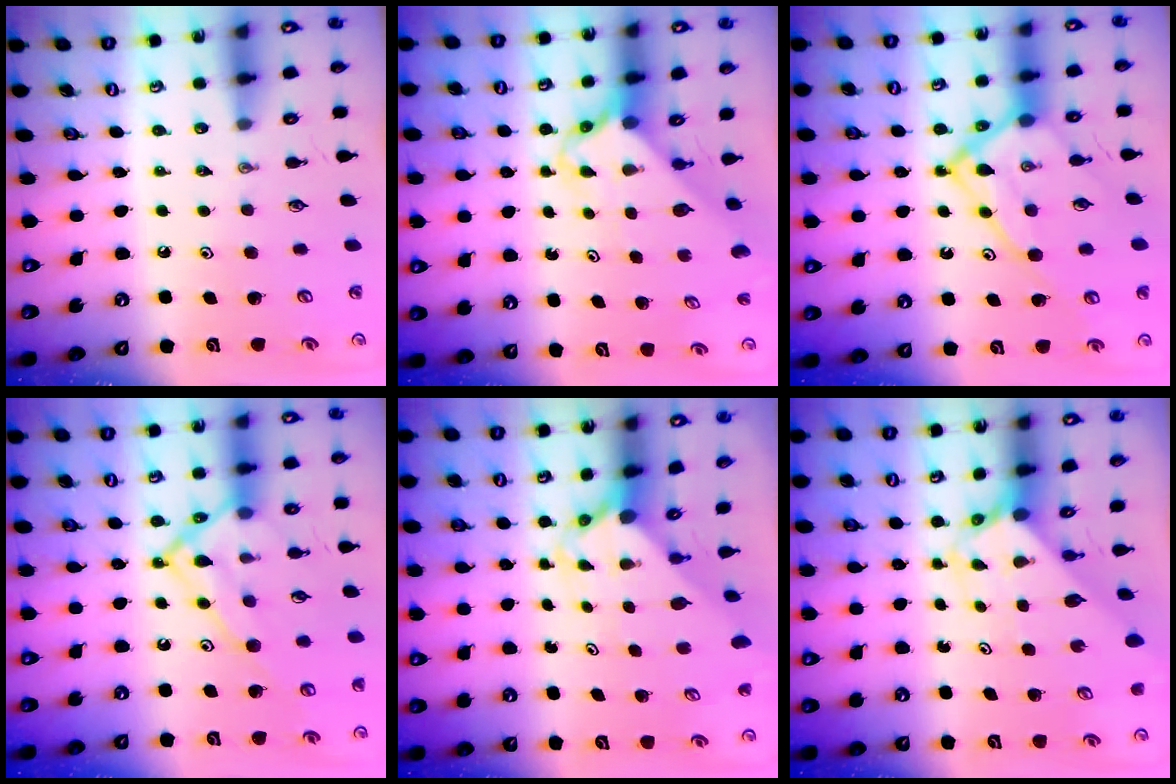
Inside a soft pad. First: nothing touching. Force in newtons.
{"total": 2.7, "press": 2.7, "slide": 0.3}
{"total": 18.3, "press": 18.2, "slide": 2.1}
{"total": 16.5, "press": 16.5, "slide": 1.3}
{"total": 2.8, "press": 2.8, "slide": 0.3}
{"total": 2.7, "press": 2.7, "slide": 0.2}